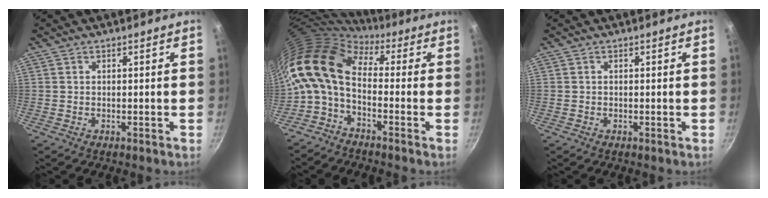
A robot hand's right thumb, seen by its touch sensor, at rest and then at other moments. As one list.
[{"total": 12.6, "force": [0.2, 7.5, 10.1], "torque": [-0.195, 0.022, -0.017]}, {"total": 0.0}]